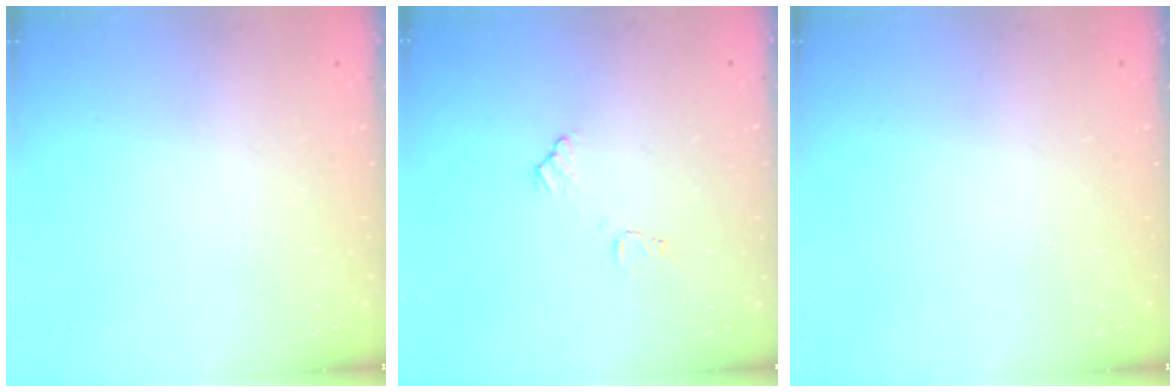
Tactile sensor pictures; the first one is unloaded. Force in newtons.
{"total": 6.8, "press": 6.8, "slide": 0.5}
{"total": 0.0}